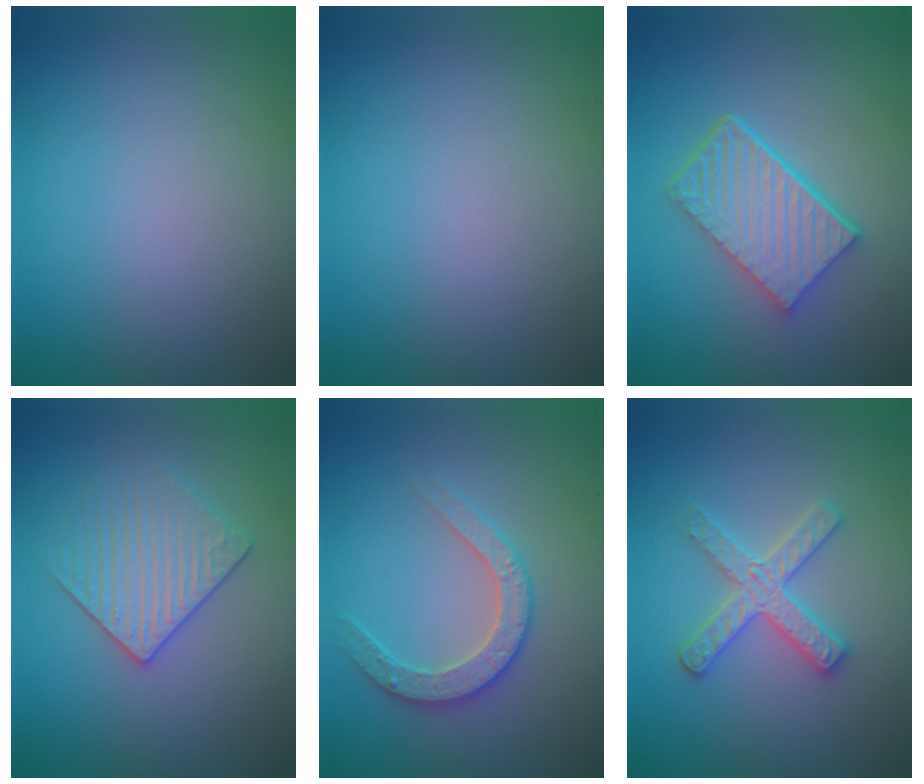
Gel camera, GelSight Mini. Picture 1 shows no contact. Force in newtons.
{"total": 0.0}
{"total": 6.1, "press": 4.4, "slide": 4.2}
{"total": 3.2, "press": 3.2, "slide": 0.7}
{"total": 2.8, "press": 2.7, "slide": 0.6}
{"total": 2.9, "press": 2.9, "slide": 0.5}